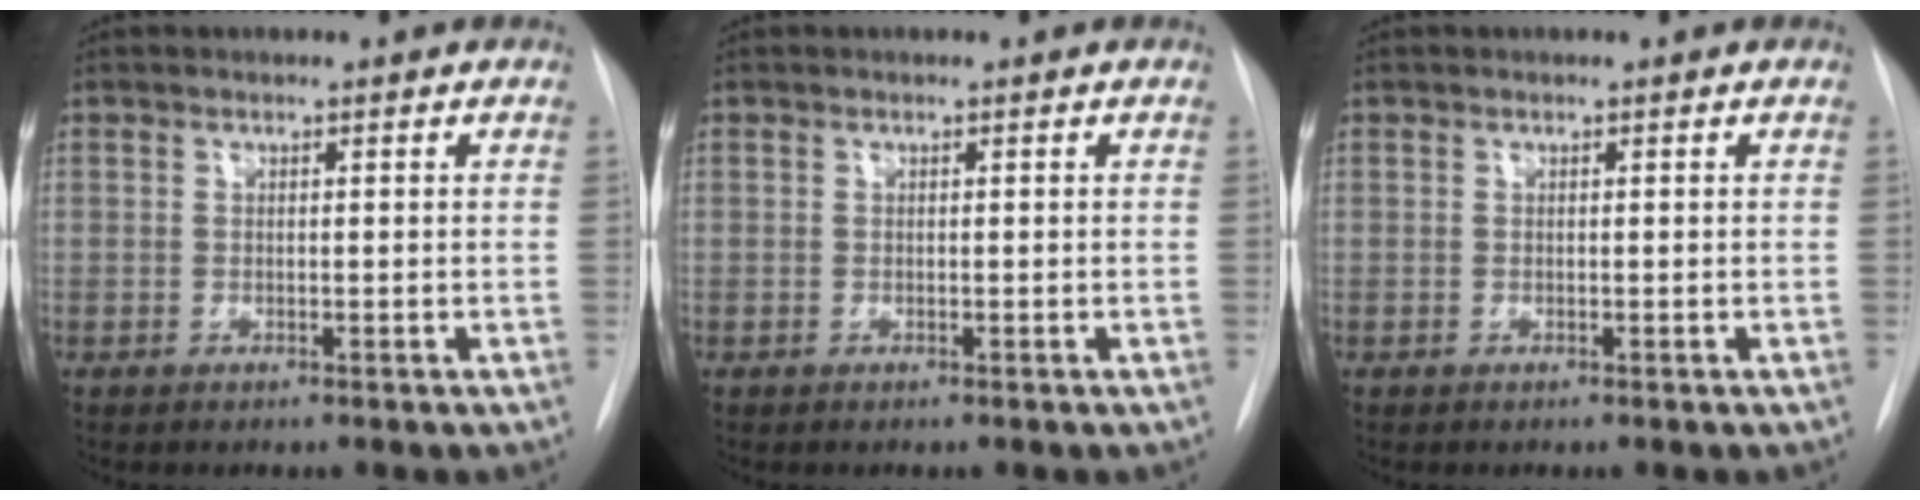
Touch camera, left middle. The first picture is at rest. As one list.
[{"total": 0.0}, {"total": 0.0}]